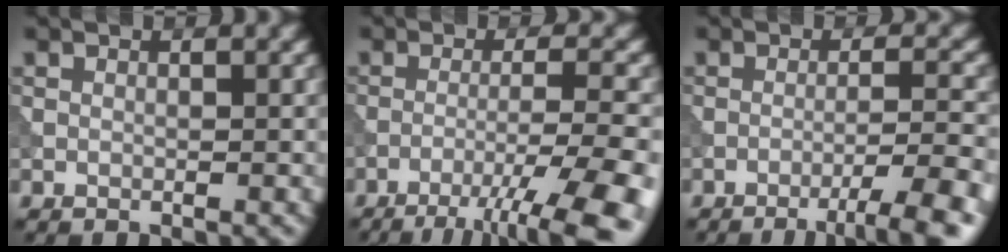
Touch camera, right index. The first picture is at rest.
{"total": 9.9, "force": [-6.6, 1.4, 7.2], "torque": [-0.106, 0.000, -0.092]}
{"total": 6.1, "force": [-3.6, 0.9, 4.9], "torque": [-0.068, 0.012, -0.056]}